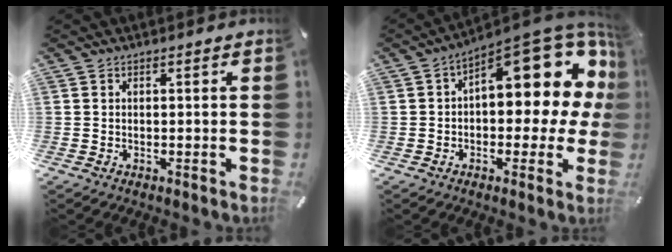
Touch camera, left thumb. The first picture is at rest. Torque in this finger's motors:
{"motor_torque": [1.75, 1.75, 1.03, 0.50, 0.42]}